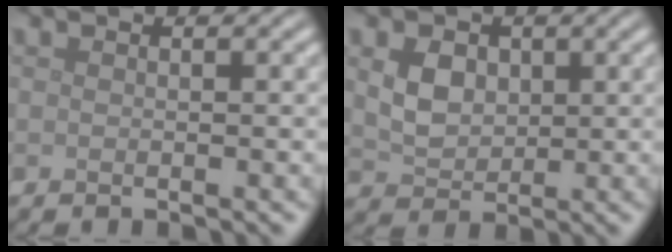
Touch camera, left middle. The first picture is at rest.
{"total": 3.1, "force": [0.9, 2.4, 1.8], "torque": [-0.039, -0.001, 0.015]}